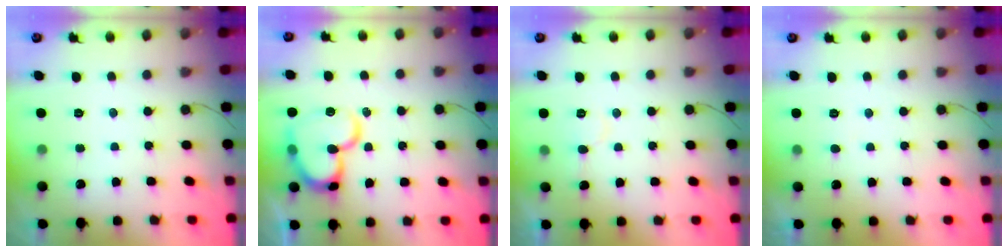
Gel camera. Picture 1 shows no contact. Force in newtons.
{"total": 17.8, "press": 17.6, "slide": 2.1}
{"total": 4.7, "press": 4.7, "slide": 0.3}
{"total": 2.7, "press": 2.7, "slide": 0.2}